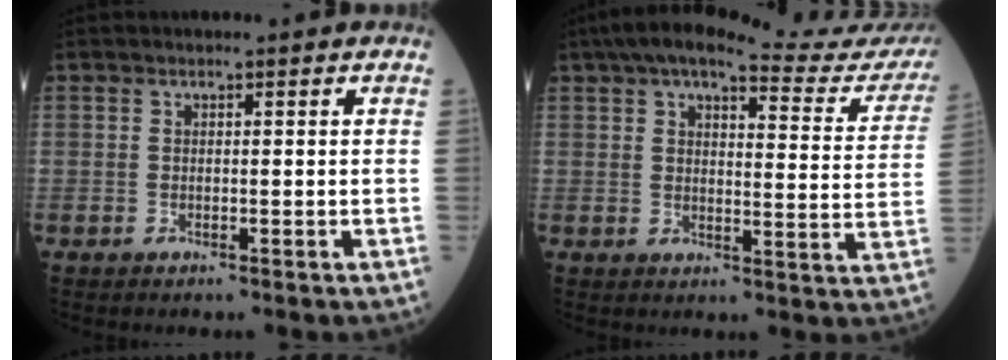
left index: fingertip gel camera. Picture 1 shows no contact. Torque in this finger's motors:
{"motor_torque": [1.20, -0.94, 0.50, 0.10]}